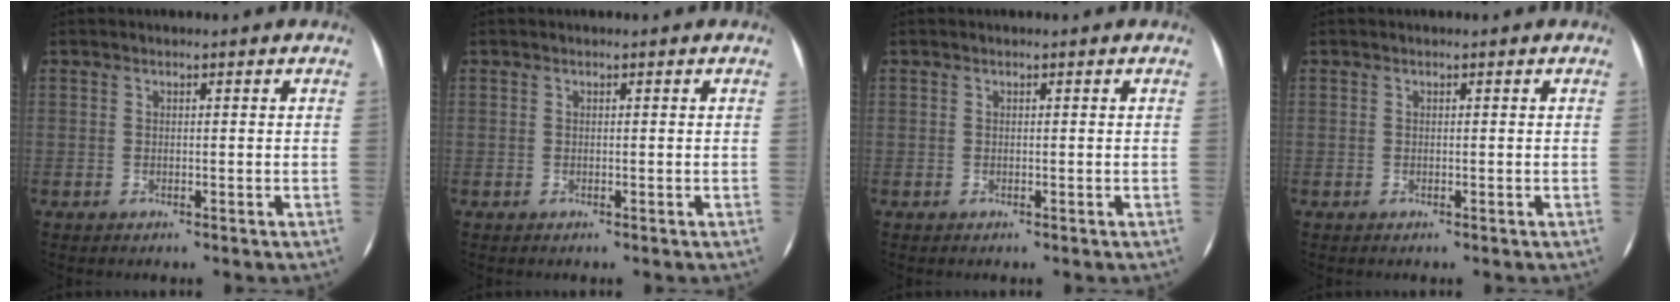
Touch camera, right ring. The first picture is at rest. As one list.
[{"total": 0.0}, {"total": 0.0}, {"total": 0.0}]